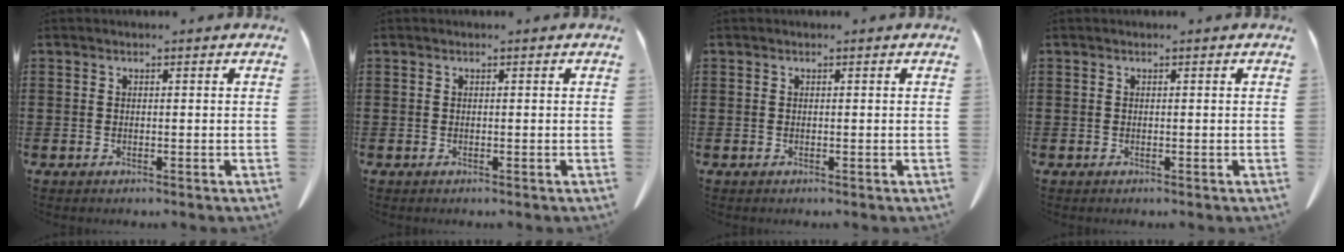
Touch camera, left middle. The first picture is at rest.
{"total": 0.0}
{"total": 0.0}
{"total": 0.0}